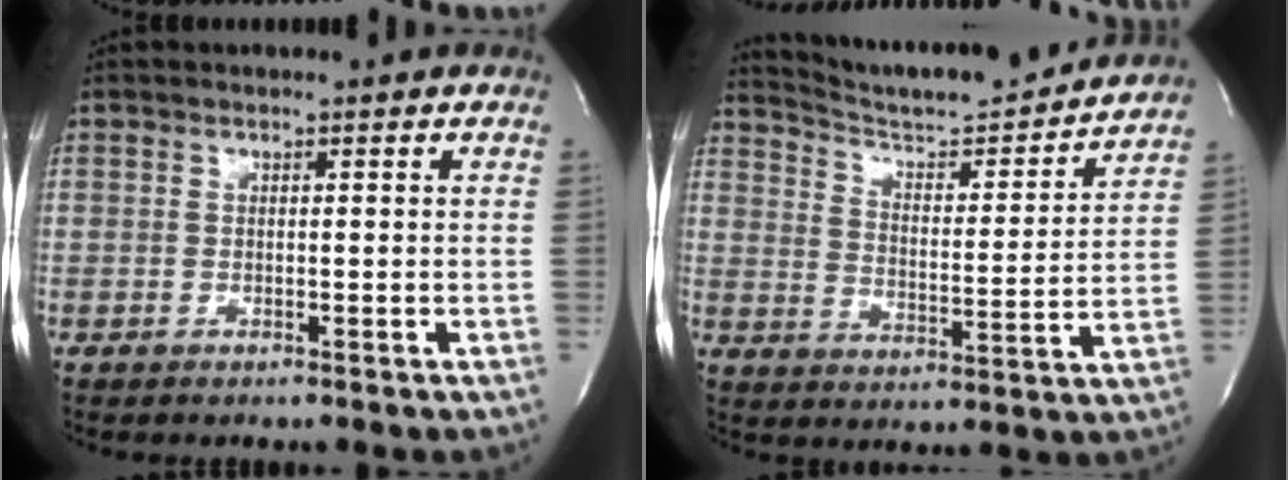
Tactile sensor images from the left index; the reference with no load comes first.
{"total": 17.5, "force": [16.6, 0.9, 5.5], "torque": [-0.093, -0.028, 0.243]}